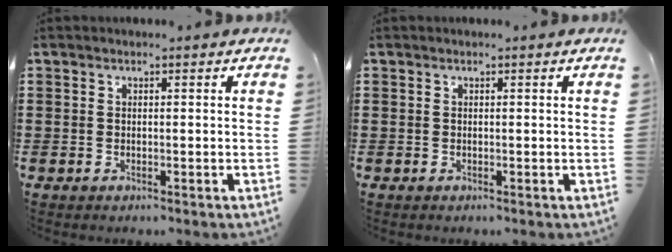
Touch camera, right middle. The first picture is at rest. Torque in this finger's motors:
{"motor_torque": [0.31, -0.20, -0.03, 0.01]}